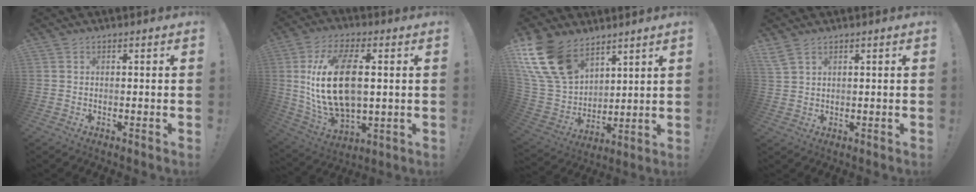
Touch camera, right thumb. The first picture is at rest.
{"total": 20.0, "force": [2.4, 10.7, 16.7], "torque": [-0.329, -0.003, 0.039]}
{"total": 19.4, "force": [11.6, 11.8, 10.1], "torque": [-0.213, -0.061, 0.223]}
{"total": 3.8, "force": [2.6, 1.4, 2.3], "torque": [-0.053, -0.004, 0.054]}